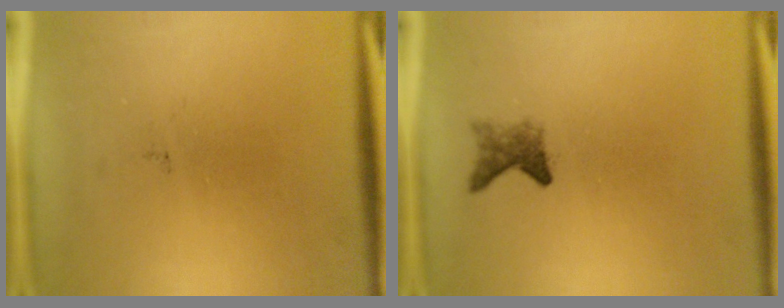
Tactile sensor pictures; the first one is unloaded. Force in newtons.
{"total": 2.1}